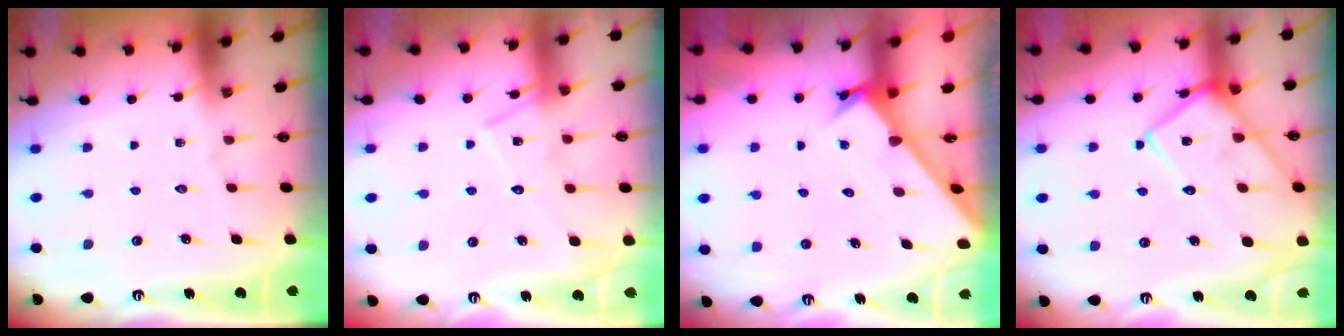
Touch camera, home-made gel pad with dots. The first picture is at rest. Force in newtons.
{"total": 12.8, "press": 12.8, "slide": 0.8}
{"total": 2.7, "press": 2.7, "slide": 0.3}
{"total": 16.2, "press": 16.2, "slide": 1.5}